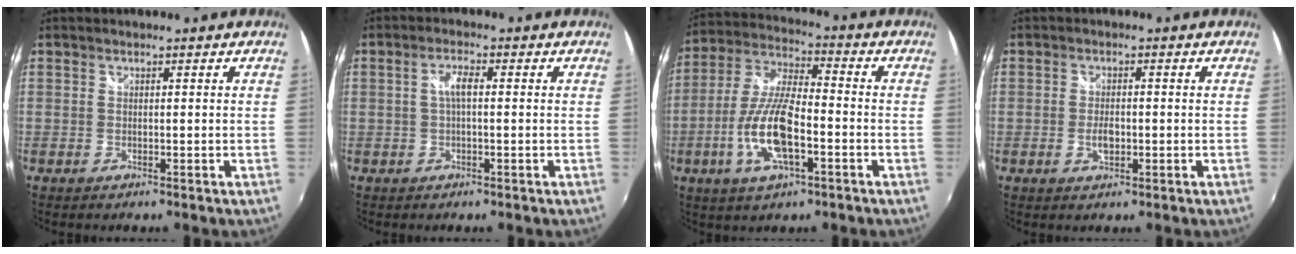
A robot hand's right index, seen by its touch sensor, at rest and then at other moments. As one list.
[{"total": 2.8, "force": [0.1, 0.8, 2.7], "torque": [-0.053, 0.006, 0.001]}, {"total": 13.6, "force": [-4.6, 4.3, 12.1], "torque": [-0.256, -0.006, -0.088]}, {"total": 2.9, "force": [-0.7, 1.6, 2.3], "torque": [-0.041, -0.003, -0.013]}]